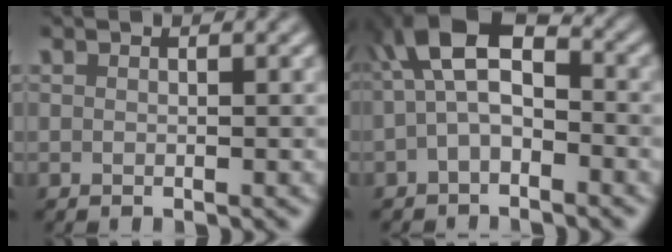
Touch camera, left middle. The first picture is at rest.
{"total": 5.7, "force": [-0.4, 3.1, 4.7], "torque": [-0.090, 0.023, -0.021]}